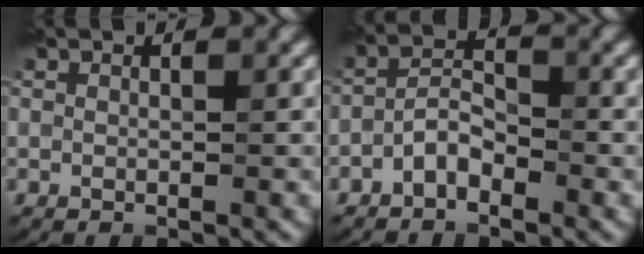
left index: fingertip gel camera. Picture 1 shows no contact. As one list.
[{"total": 2.3, "force": [-1.6, 1.1, 1.4], "torque": [-0.025, 0.013, -0.036]}]